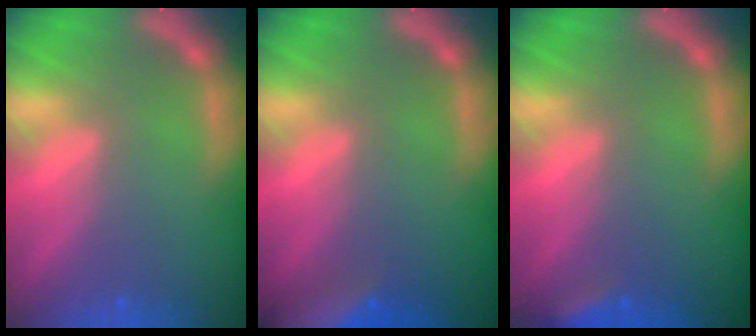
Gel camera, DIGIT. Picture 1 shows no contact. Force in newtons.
{"total": 8.9}
{"total": 2.4}